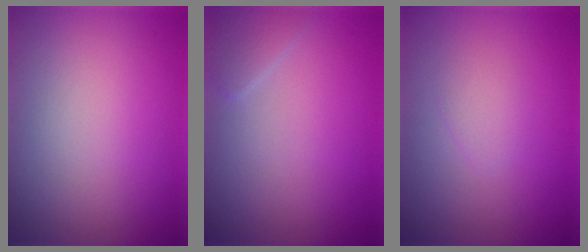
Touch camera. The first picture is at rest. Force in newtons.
{"total": 1.2, "press": 1.2, "slide": 0.0}
{"total": 1.1, "press": 1.1, "slide": 0.1}